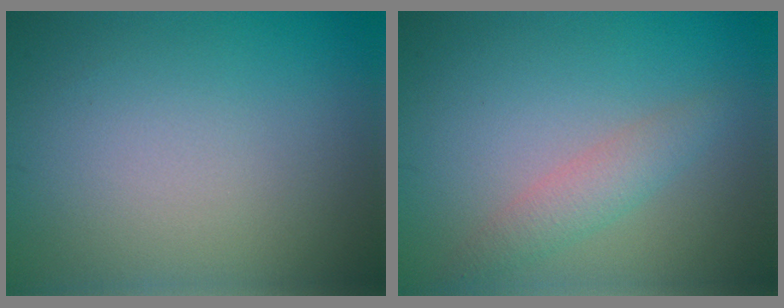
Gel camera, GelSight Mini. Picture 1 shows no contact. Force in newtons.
{"total": 2.2, "press": 2.2, "slide": 0.1}